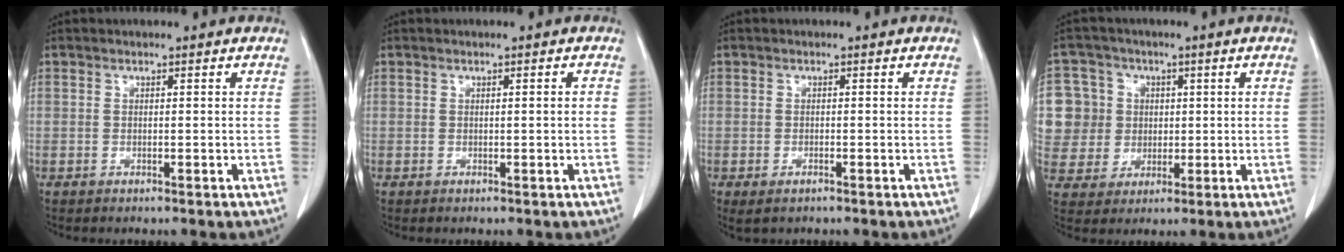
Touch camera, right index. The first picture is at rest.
{"total": 1.1, "force": [0.1, 0.1, 1.0], "torque": [-0.015, 0.002, 0.003]}
{"total": 2.1, "force": [-1.2, 0.9, 1.4], "torque": [-0.025, -0.005, -0.014]}
{"total": 11.0, "force": [1.8, 10.8, 1.6], "torque": [-0.052, 0.041, 0.050]}